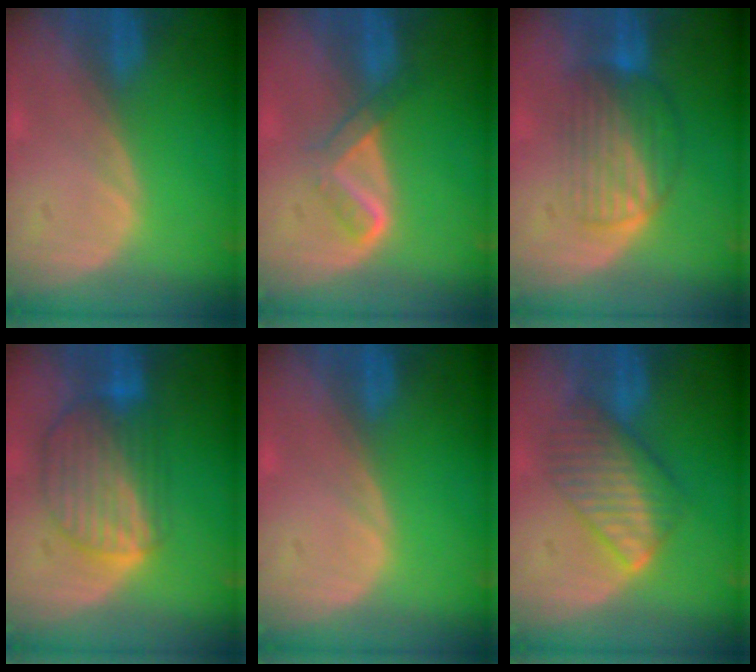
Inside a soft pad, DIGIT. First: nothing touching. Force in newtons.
{"total": 3.7, "press": 3.7, "slide": 0.6}
{"total": 6.9, "press": 6.5, "slide": 2.3}
{"total": 8.7, "press": 7.6, "slide": 4.1}
{"total": 0.0}
{"total": 6.8, "press": 6.8, "slide": 0.2}